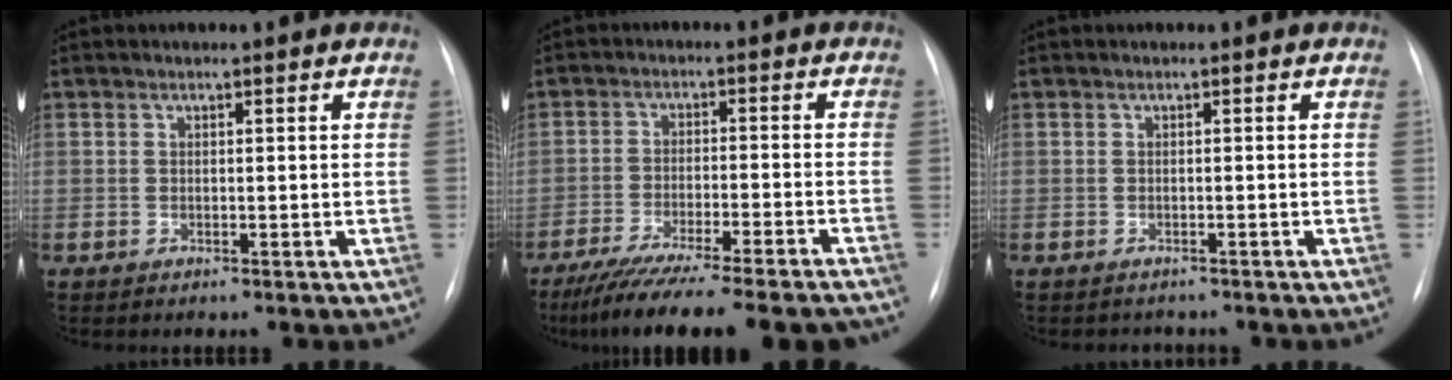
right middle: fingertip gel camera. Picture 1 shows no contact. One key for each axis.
{"total": 19.4, "fx": -16.9, "fy": 1.8, "fz": 9.3, "tx": -0.115, "ty": -0.027, "tz": -0.242}
{"total": 1.8, "fx": -1.6, "fy": 0.8, "fz": -0.2, "tx": 0.001, "ty": 0.000, "tz": -0.021}